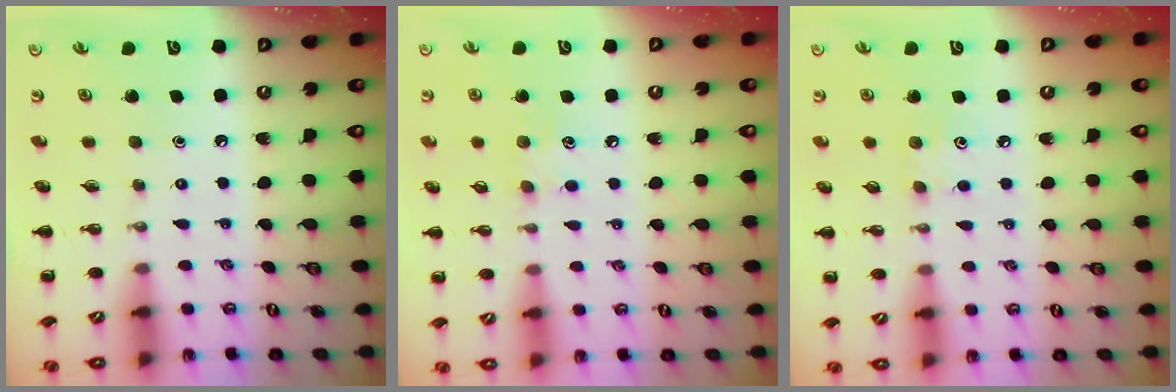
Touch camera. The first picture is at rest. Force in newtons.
{"total": 6.7, "press": 6.5, "slide": 1.7}
{"total": 5.9, "press": 5.7, "slide": 1.4}